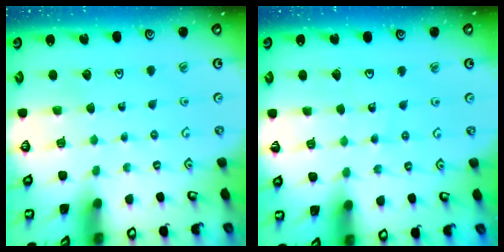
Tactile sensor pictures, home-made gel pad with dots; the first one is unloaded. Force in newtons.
{"total": 5.1, "press": 5.1, "slide": 0.7}